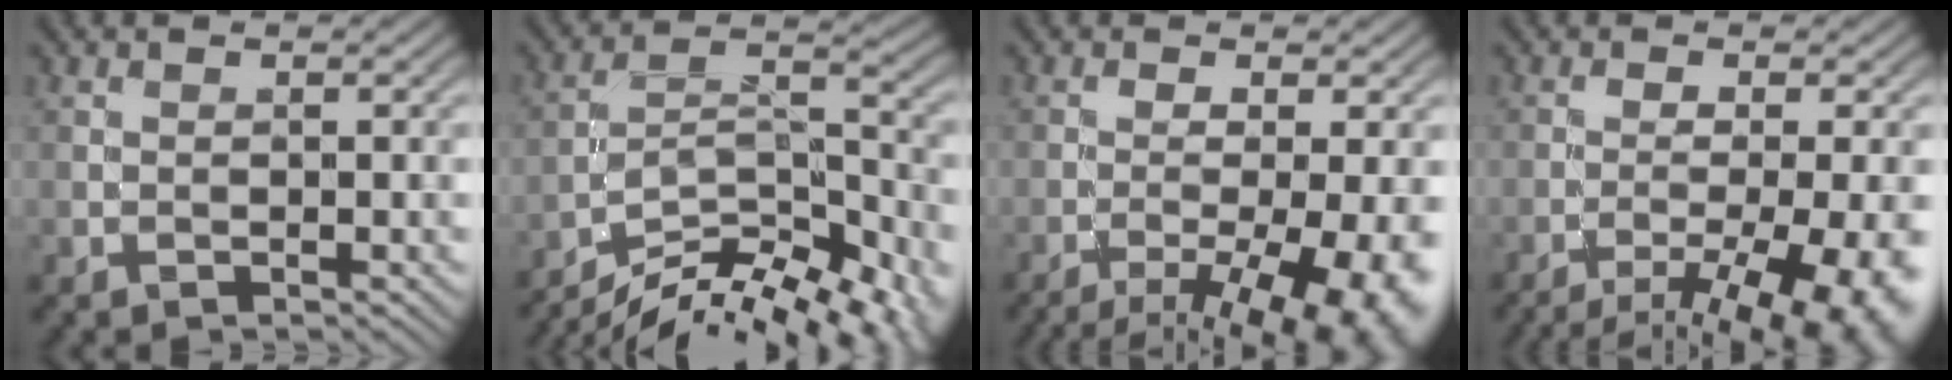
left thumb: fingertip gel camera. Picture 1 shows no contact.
{"total": 14.4, "force": [-11.7, 4.2, 7.2], "torque": [-0.131, -0.007, -0.179]}
{"total": 11.7, "force": [-6.6, 3.7, 8.9], "torque": [-0.143, -0.039, -0.075]}
{"total": 12.5, "force": [-7.9, 3.8, 9.0], "torque": [-0.139, -0.033, -0.090]}